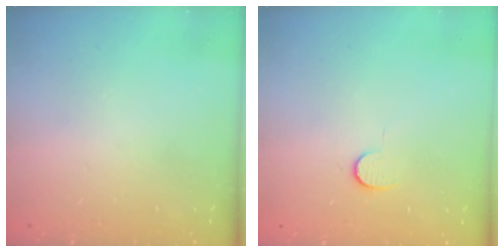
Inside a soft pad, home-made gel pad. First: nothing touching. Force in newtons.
{"total": 6.0, "press": 6.0, "slide": 0.5}